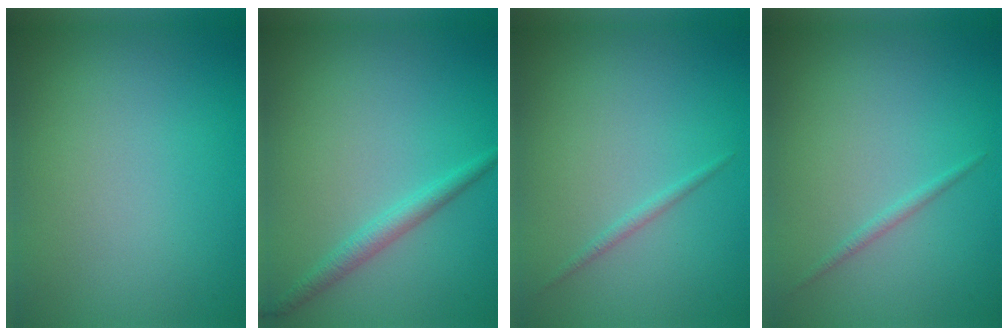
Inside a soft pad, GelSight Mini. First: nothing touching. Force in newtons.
{"total": 1.9, "press": 1.9, "slide": 0.1}
{"total": 0.7, "press": 0.7, "slide": 0.0}
{"total": 0.7, "press": 0.7, "slide": 0.0}